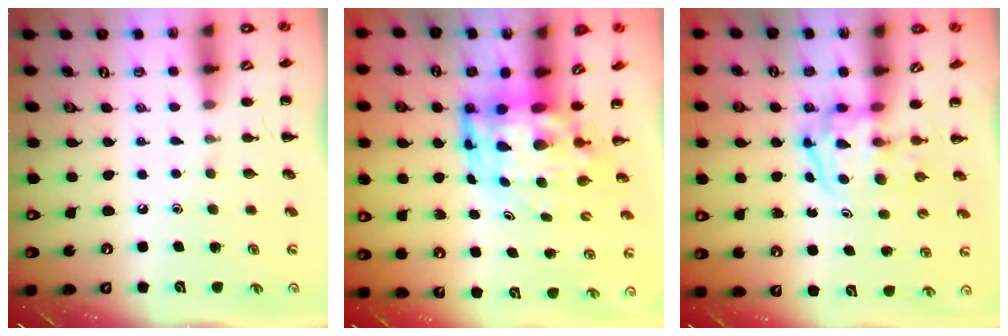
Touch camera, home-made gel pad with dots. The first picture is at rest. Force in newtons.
{"total": 7.4, "press": 7.1, "slide": 2.2}
{"total": 3.8, "press": 3.7, "slide": 0.5}